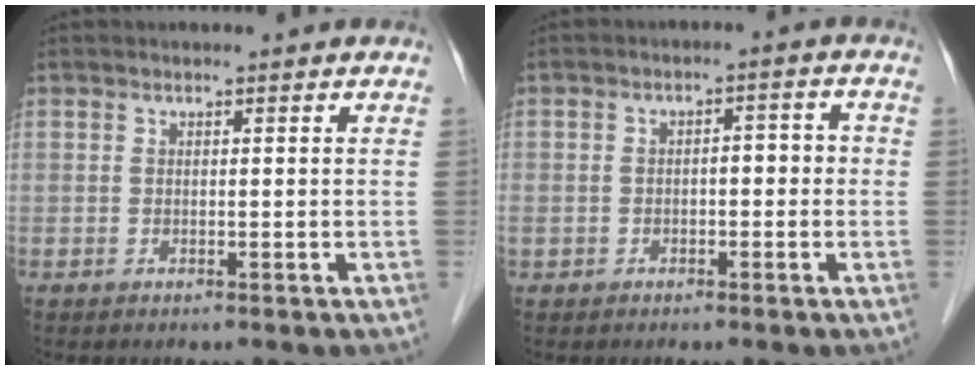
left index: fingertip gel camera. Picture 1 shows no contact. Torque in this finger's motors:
{"motor_torque": [1.24, 0.90, 0.36, 0.09]}